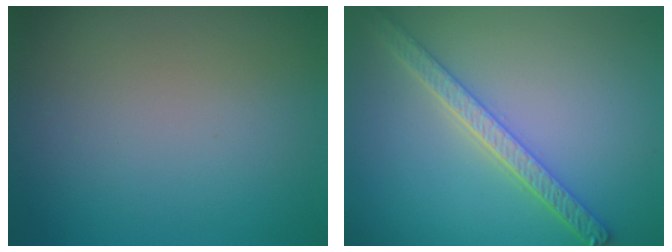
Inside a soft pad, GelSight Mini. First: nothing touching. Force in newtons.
{"total": 4.2, "press": 3.4, "slide": 2.4}